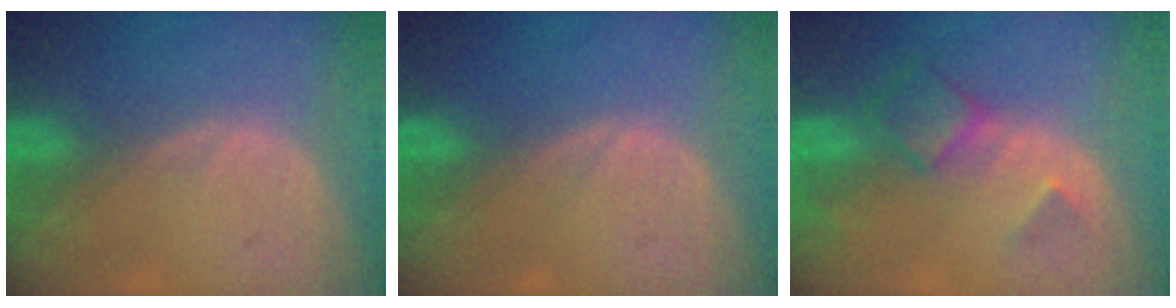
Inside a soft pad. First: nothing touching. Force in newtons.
{"total": 0.0}
{"total": 5.1, "press": 4.5, "slide": 2.4}